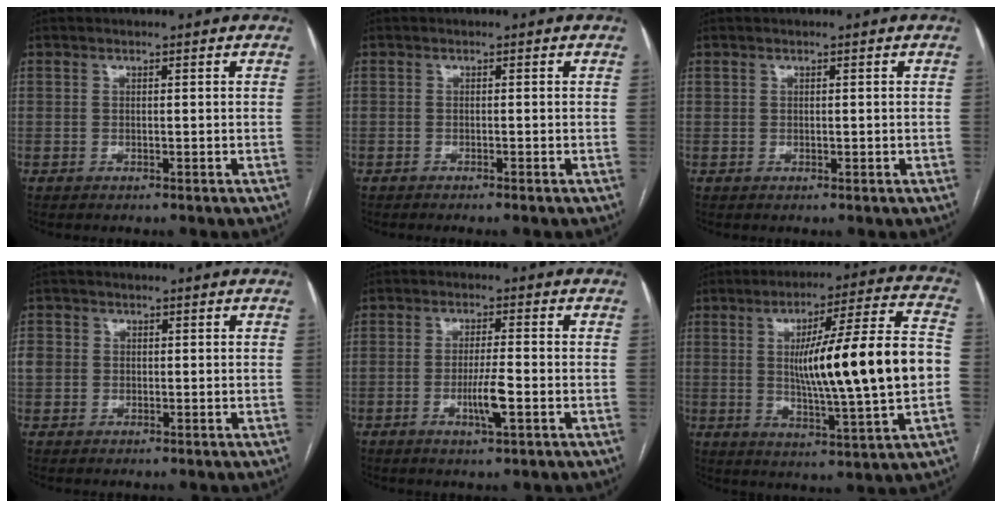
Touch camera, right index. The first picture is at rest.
{"total": 0.9, "force": [-0.7, -0.3, 0.5], "torque": [-0.010, 0.003, -0.012]}
{"total": 0.6, "force": [0.2, 0.4, 0.4], "torque": [-0.007, 0.000, 0.006]}
{"total": 4.0, "force": [0.3, 3.7, 1.4], "torque": [-0.038, 0.015, 0.011]}
{"total": 4.9, "force": [-1.6, 0.3, 4.7], "torque": [-0.087, -0.007, -0.028]}
{"total": 20.1, "force": [-0.1, 0.8, 20.1], "torque": [-0.312, 0.009, -0.006]}